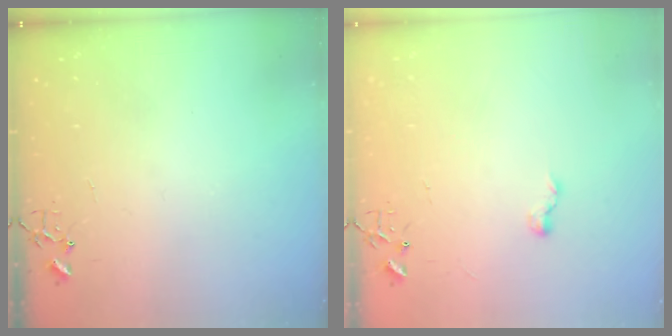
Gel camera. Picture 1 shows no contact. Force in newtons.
{"total": 6.1, "press": 6.0, "slide": 0.7}